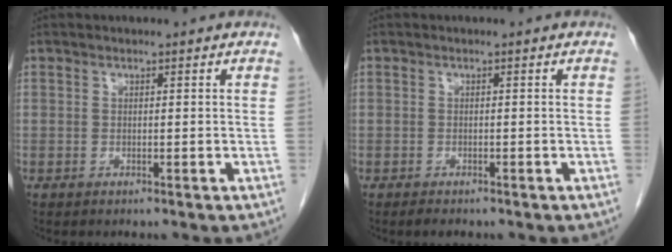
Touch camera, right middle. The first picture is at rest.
{"total": 1.3, "force": [-1.0, 0.5, 0.5], "torque": [-0.014, -0.002, -0.013]}